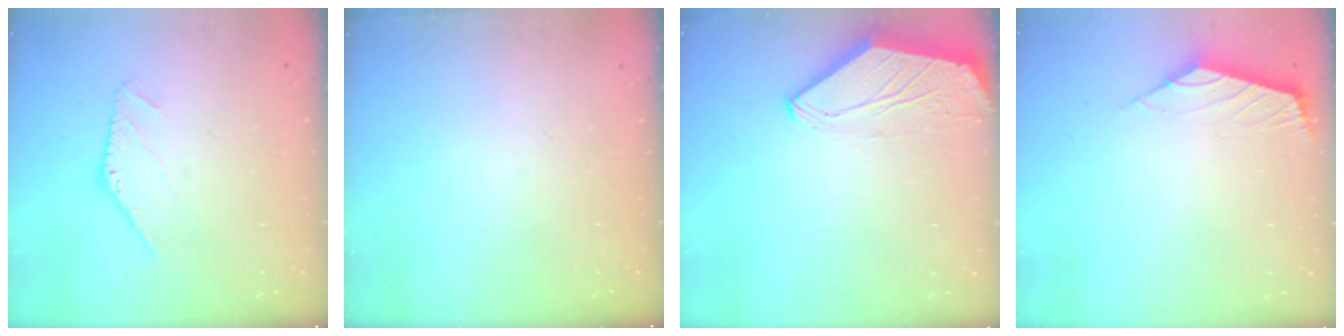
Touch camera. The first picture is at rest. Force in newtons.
{"total": 0.0}
{"total": 0.0}
{"total": 2.4, "press": 2.3, "slide": 0.5}